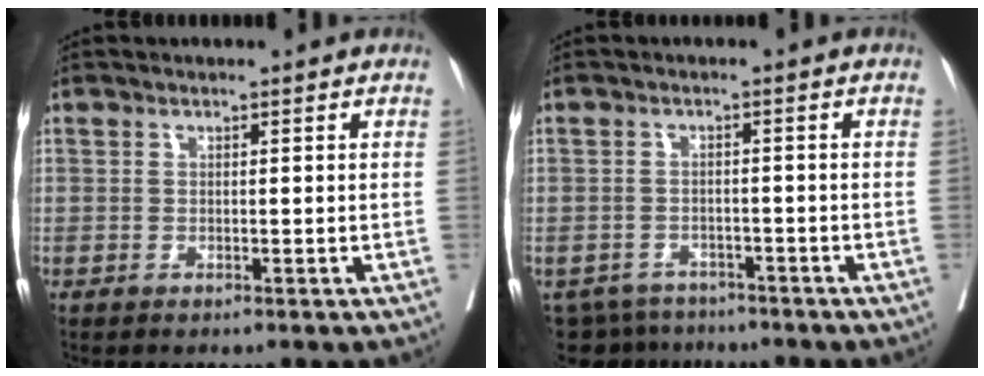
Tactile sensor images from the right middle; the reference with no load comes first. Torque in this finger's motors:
{"motor_torque": [0.02, -0.26, -0.02, 0.00]}